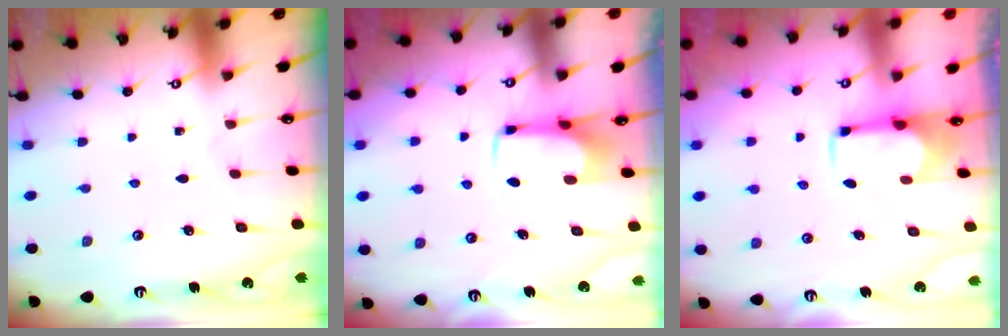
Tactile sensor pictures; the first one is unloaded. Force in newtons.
{"total": 3.0, "press": 2.9, "slide": 0.4}
{"total": 1.8, "press": 1.6, "slide": 0.8}